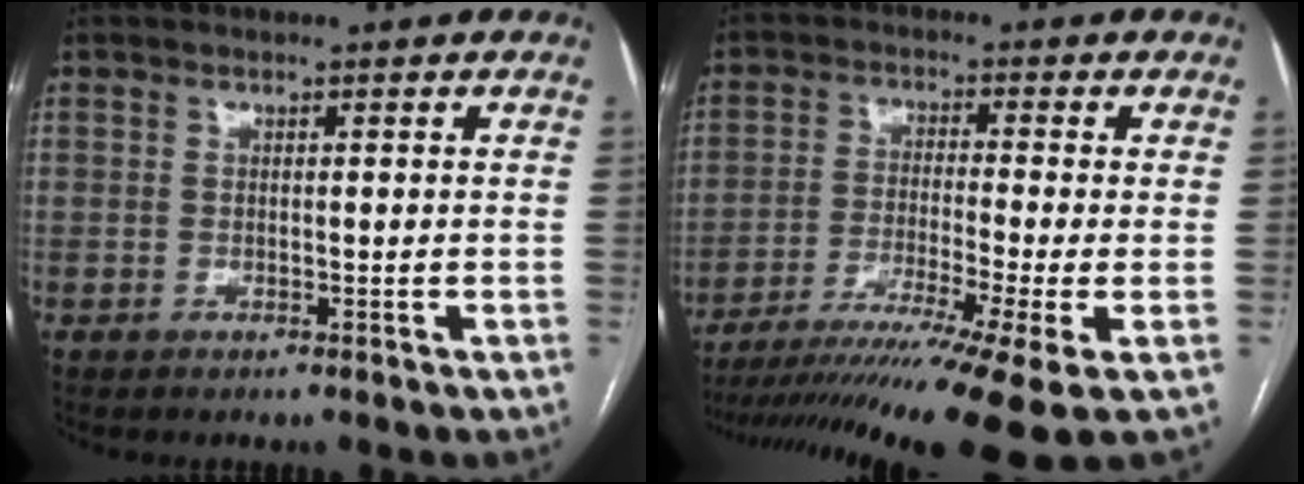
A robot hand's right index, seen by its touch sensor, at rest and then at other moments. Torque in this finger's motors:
{"motor_torque": [2.00, -0.14, 0.91, 0.21]}